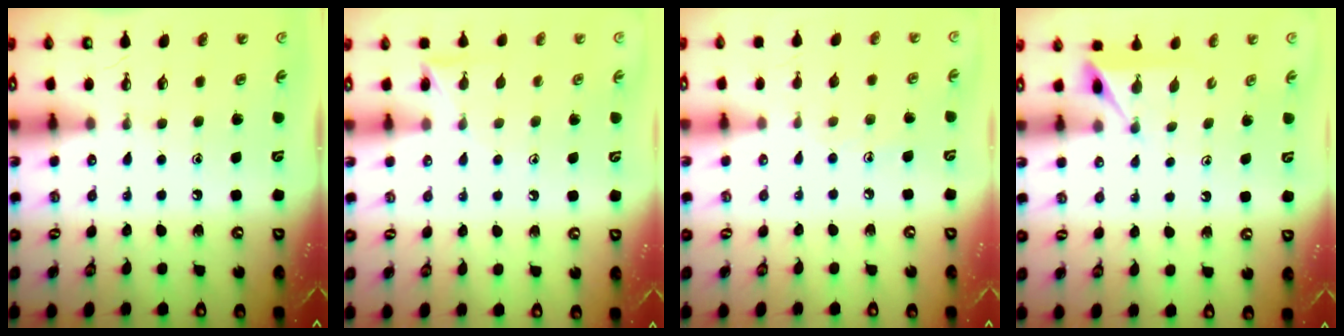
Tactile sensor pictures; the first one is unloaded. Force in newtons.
{"total": 7.0, "press": 7.0, "slide": 0.7}
{"total": 5.1, "press": 5.0, "slide": 0.5}
{"total": 3.9, "press": 3.8, "slide": 0.5}